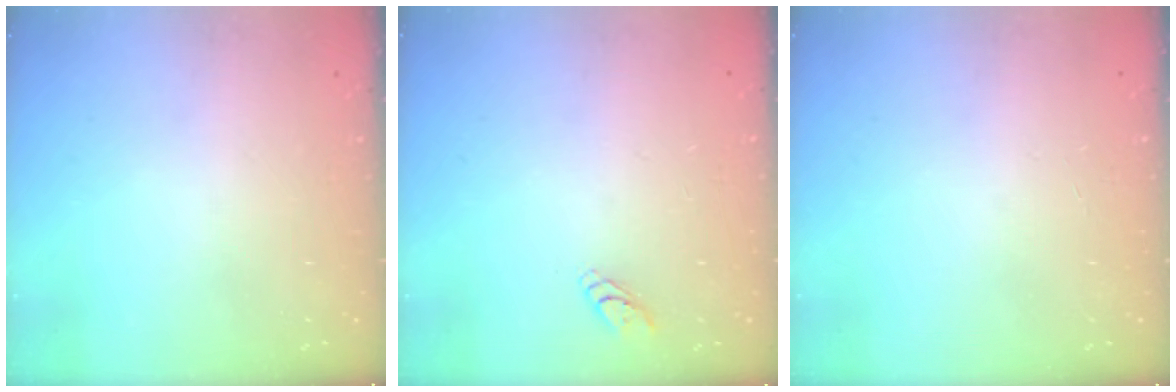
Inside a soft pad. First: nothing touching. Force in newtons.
{"total": 2.8, "press": 2.8, "slide": 0.3}
{"total": 2.7, "press": 2.7, "slide": 0.3}